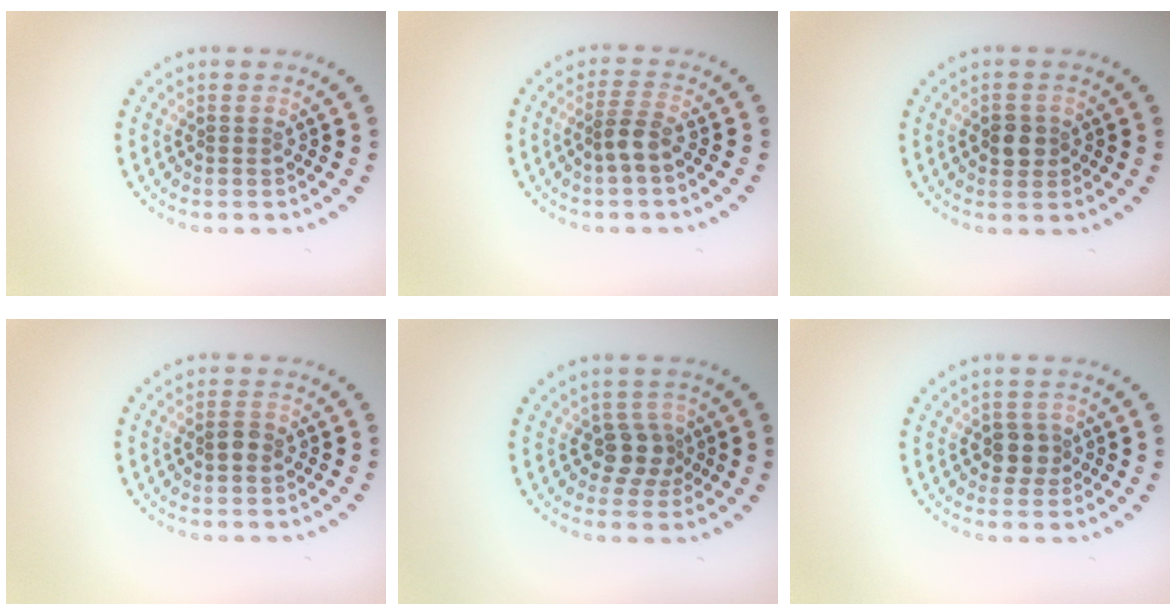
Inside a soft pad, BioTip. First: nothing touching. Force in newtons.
{"total": 2.1, "press": 1.7, "slide": 1.3}
{"total": 1.9, "press": 1.8, "slide": 0.6}
{"total": 1.3, "press": 1.3, "slide": 0.2}
{"total": 2.5, "press": 2.0, "slide": 1.5}
{"total": 2.0, "press": 1.7, "slide": 0.9}